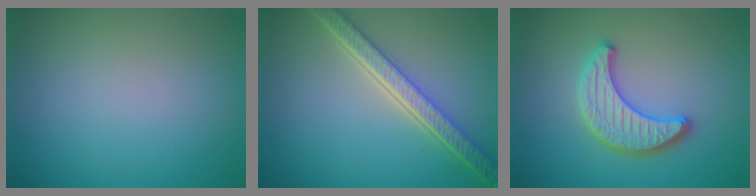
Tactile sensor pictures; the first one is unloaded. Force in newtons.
{"total": 5.4, "press": 4.0, "slide": 3.6}
{"total": 3.8, "press": 3.7, "slide": 0.9}